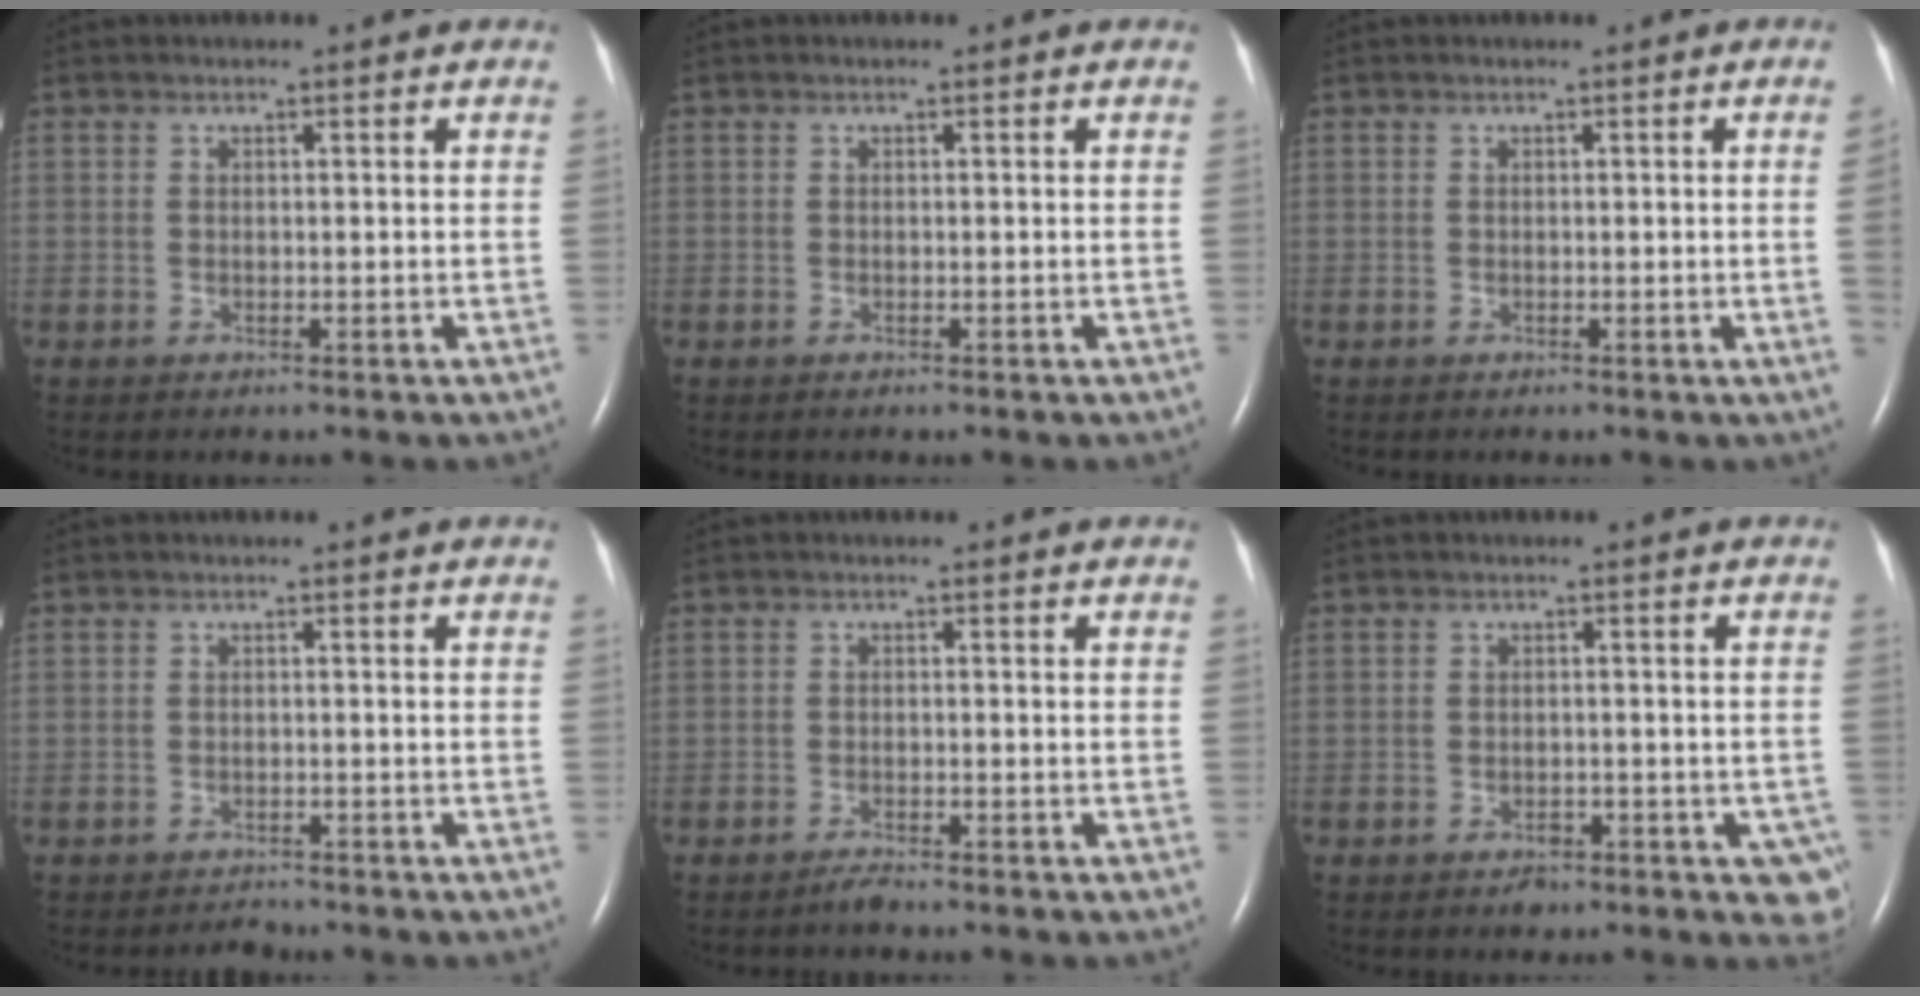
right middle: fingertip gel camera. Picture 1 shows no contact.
{"total": 0.0}
{"total": 1.8, "force": [-0.2, -0.8, 1.6], "torque": [-0.019, -0.001, -0.002]}
{"total": 1.3, "force": [-1.2, 0.1, -0.3], "torque": [0.002, -0.007, -0.018]}
{"total": 1.5, "force": [-1.4, 0.2, 0.6], "torque": [-0.019, -0.003, -0.022]}
{"total": 5.3, "force": [-3.1, 2.9, 3.1], "torque": [-0.013, 0.006, -0.038]}